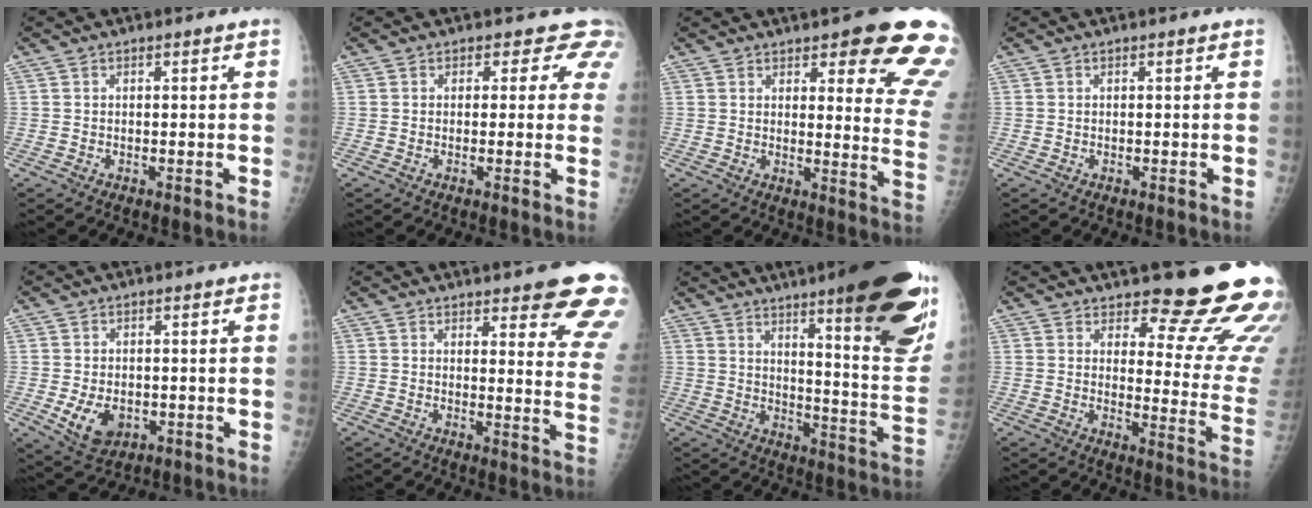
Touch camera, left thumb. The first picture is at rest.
{"total": 4.4, "force": [3.3, 2.9, 0.5], "torque": [0.031, -0.012, 0.011]}
{"total": 17.1, "force": [10.7, 4.3, 12.7], "torque": [-0.117, -0.055, 0.117]}
{"total": 0.0}
{"total": 6.3, "force": [-1.3, 4.6, 4.1], "torque": [-0.056, -0.007, -0.008]}
{"total": 14.9, "force": [10.8, 3.6, 9.7], "torque": [-0.081, -0.058, 0.113]}
{"total": 28.3, "force": [16.9, 5.1, 22.1], "torque": [-0.234, -0.070, 0.231]}
{"total": 17.6, "force": [15.0, 3.5, 8.6], "torque": [-0.066, -0.146, 0.178]}